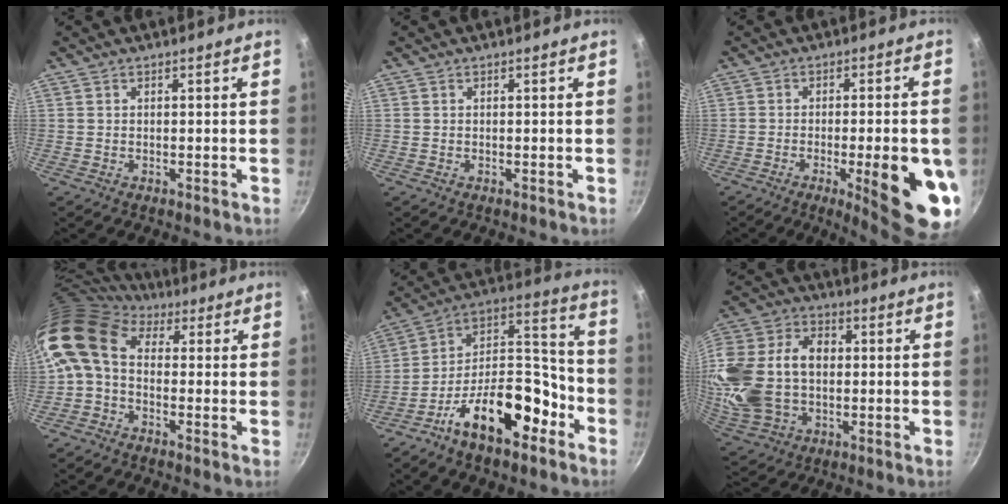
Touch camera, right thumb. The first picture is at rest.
{"total": 0.0}
{"total": 16.7, "force": [-4.5, 4.2, 15.5], "torque": [-0.176, 0.005, -0.053]}
{"total": 11.2, "force": [1.0, 8.0, 7.9], "torque": [-0.146, 0.025, -0.005]}
{"total": 19.9, "force": [-10.2, 9.6, 14.1], "torque": [-0.184, 0.092, -0.177]}
{"total": 22.2, "force": [0.6, 15.8, 15.7], "torque": [-0.312, 0.029, 0.017]}